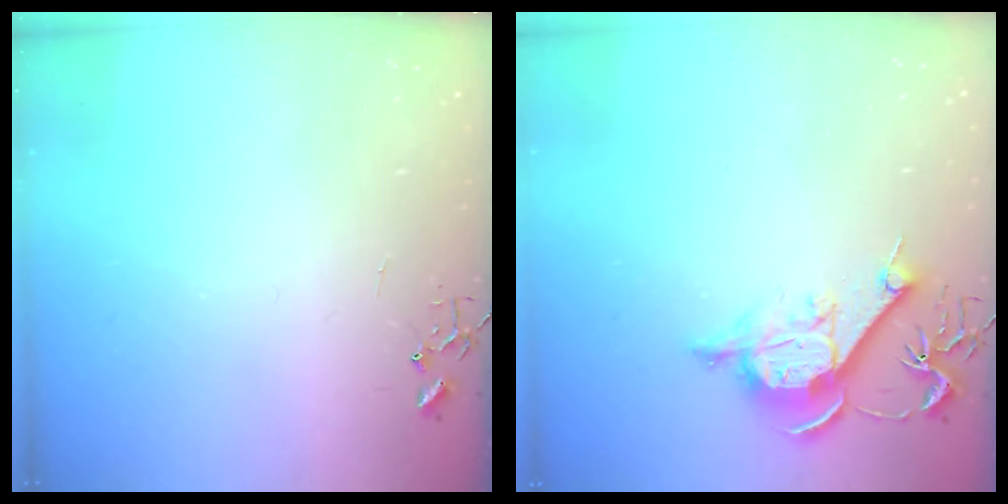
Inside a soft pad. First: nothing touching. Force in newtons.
{"total": 10.2, "press": 10.2, "slide": 0.5}